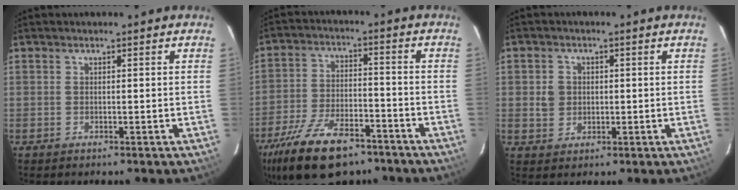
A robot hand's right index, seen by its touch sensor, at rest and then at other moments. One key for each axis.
{"total": 18.3, "fx": -12.6, "fy": 8.1, "fz": 10.5, "tx": -0.226, "ty": -0.022, "tz": -0.210}
{"total": 3.9, "fx": 0.2, "fy": 3.6, "fz": 1.4, "tx": -0.025, "ty": 0.010, "tz": 0.007}